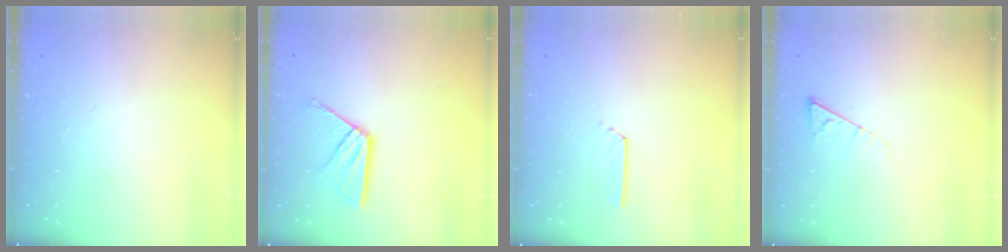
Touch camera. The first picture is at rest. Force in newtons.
{"total": 10.0, "press": 10.0, "slide": 0.9}
{"total": 2.6, "press": 2.6, "slide": 0.3}
{"total": 5.5, "press": 5.5, "slide": 0.7}